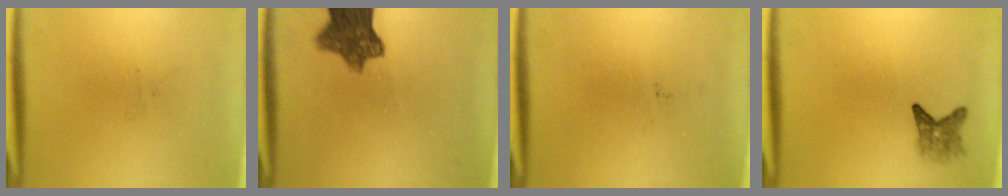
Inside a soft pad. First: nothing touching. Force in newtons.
{"total": 8.6}
{"total": 0.0}
{"total": 2.4}